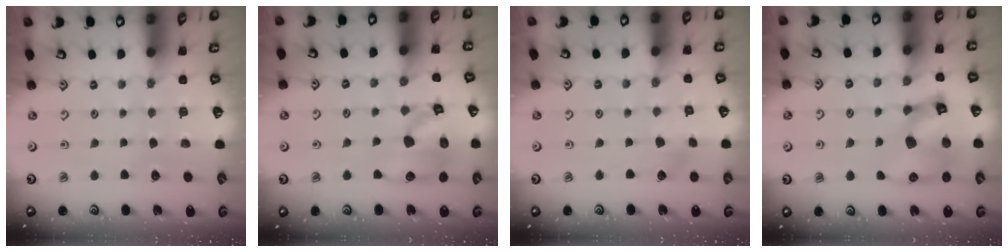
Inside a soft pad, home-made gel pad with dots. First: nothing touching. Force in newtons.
{"total": 13.2, "press": 13.1, "slide": 1.9}
{"total": 3.2, "press": 3.1, "slide": 0.8}
{"total": 12.8, "press": 12.7, "slide": 1.8}